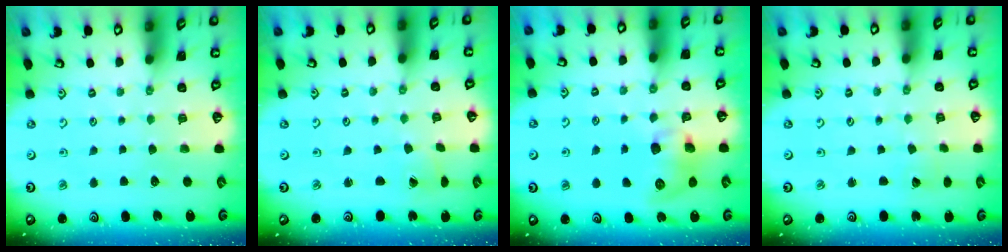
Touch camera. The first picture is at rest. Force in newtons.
{"total": 0.8, "press": 0.8, "slide": 0.1}
{"total": 9.0, "press": 8.9, "slide": 1.0}
{"total": 1.5, "press": 1.5, "slide": 0.0}